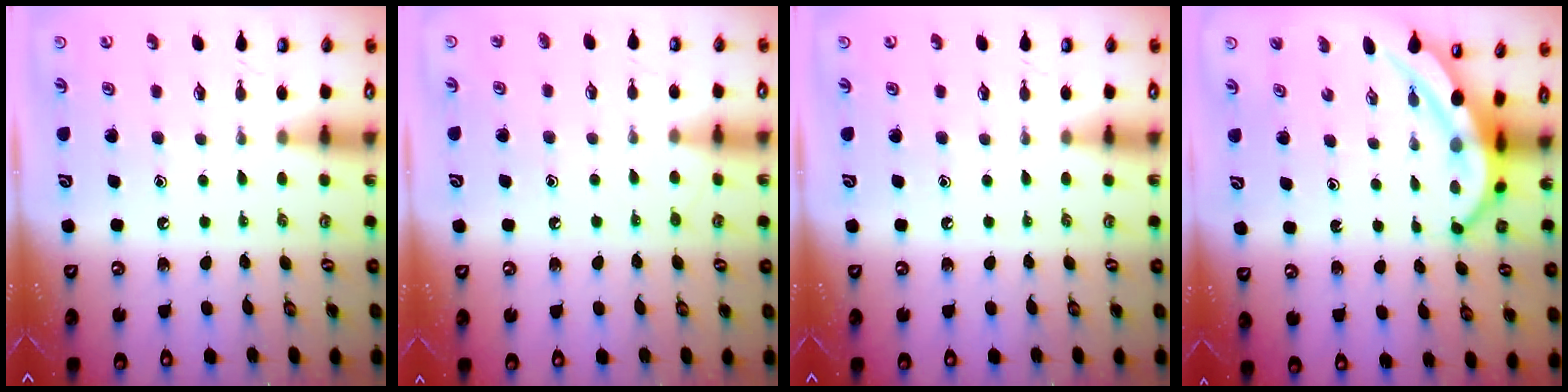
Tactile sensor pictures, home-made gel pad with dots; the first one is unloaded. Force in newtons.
{"total": 7.0, "press": 7.0, "slide": 0.8}
{"total": 0.0}
{"total": 6.9, "press": 6.9, "slide": 0.6}